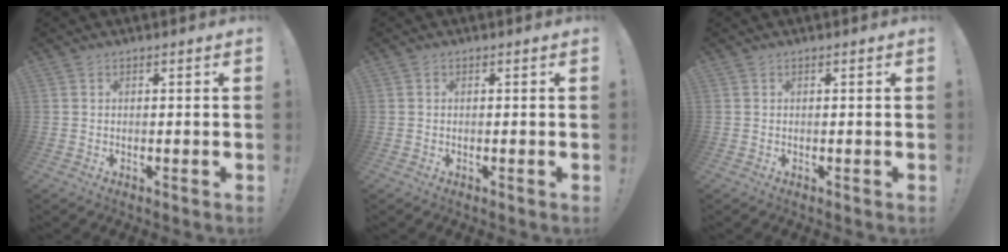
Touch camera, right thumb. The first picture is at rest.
{"total": 0.0}
{"total": 0.0}